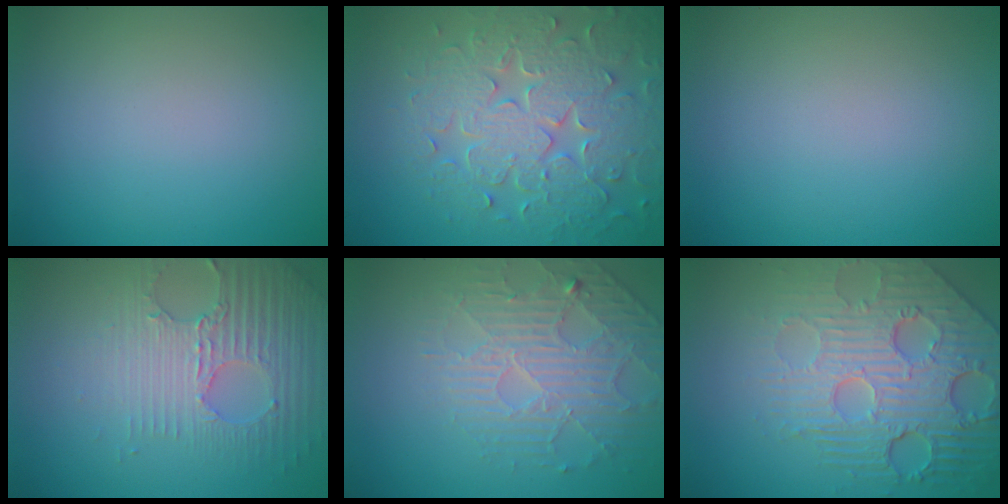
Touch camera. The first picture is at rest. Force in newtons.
{"total": 8.1, "press": 6.2, "slide": 5.1}
{"total": 0.0}
{"total": 3.9, "press": 3.8, "slide": 1.1}
{"total": 4.6, "press": 3.6, "slide": 3.0}
{"total": 8.1, "press": 5.8, "slide": 5.7}